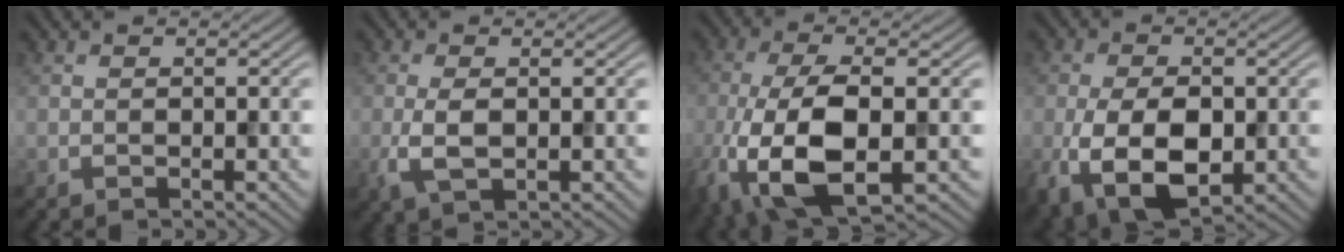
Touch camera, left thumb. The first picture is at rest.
{"total": 3.8, "force": [-0.3, 1.8, 3.3], "torque": [-0.082, -0.006, -0.007]}
{"total": 13.0, "force": [-3.8, 5.6, 11.1], "torque": [-0.264, -0.022, -0.070]}
{"total": 10.0, "force": [-2.4, 5.9, 7.7], "torque": [-0.171, -0.024, -0.044]}